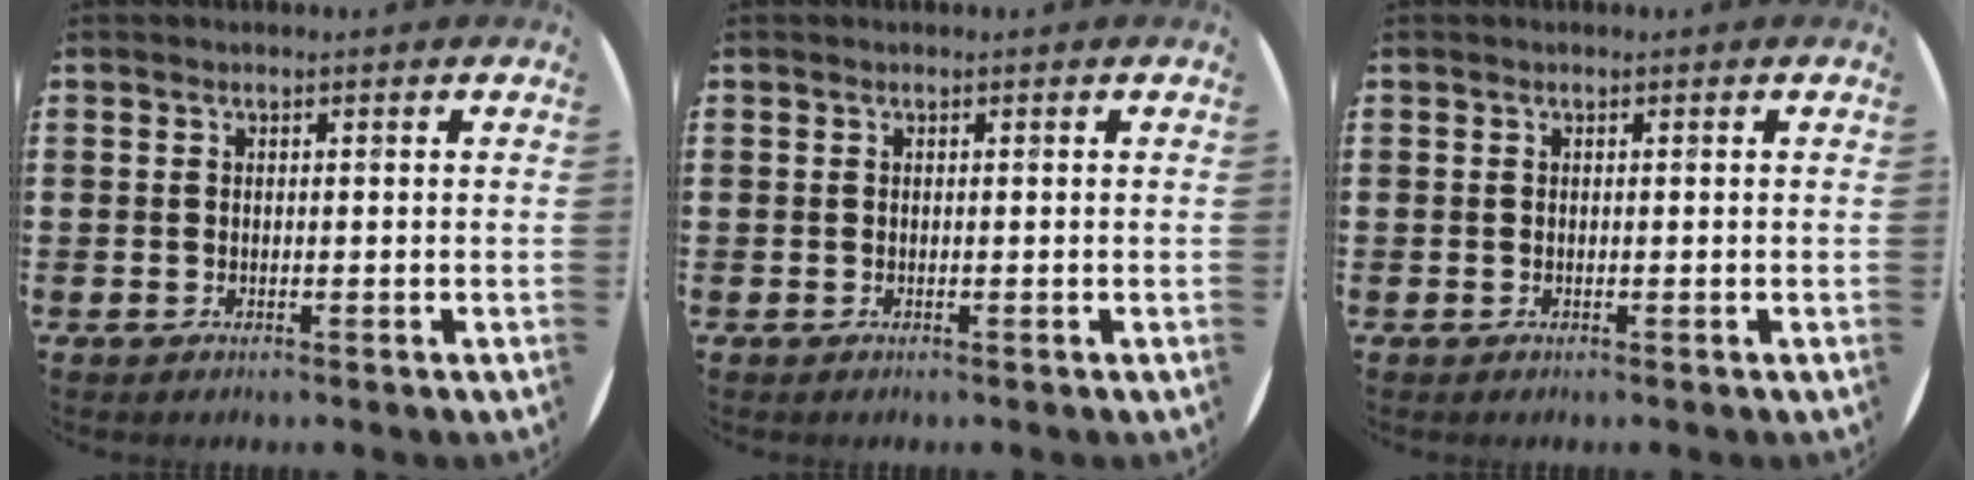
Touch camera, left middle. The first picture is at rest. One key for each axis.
{"total": 0.0}
{"total": 0.0}